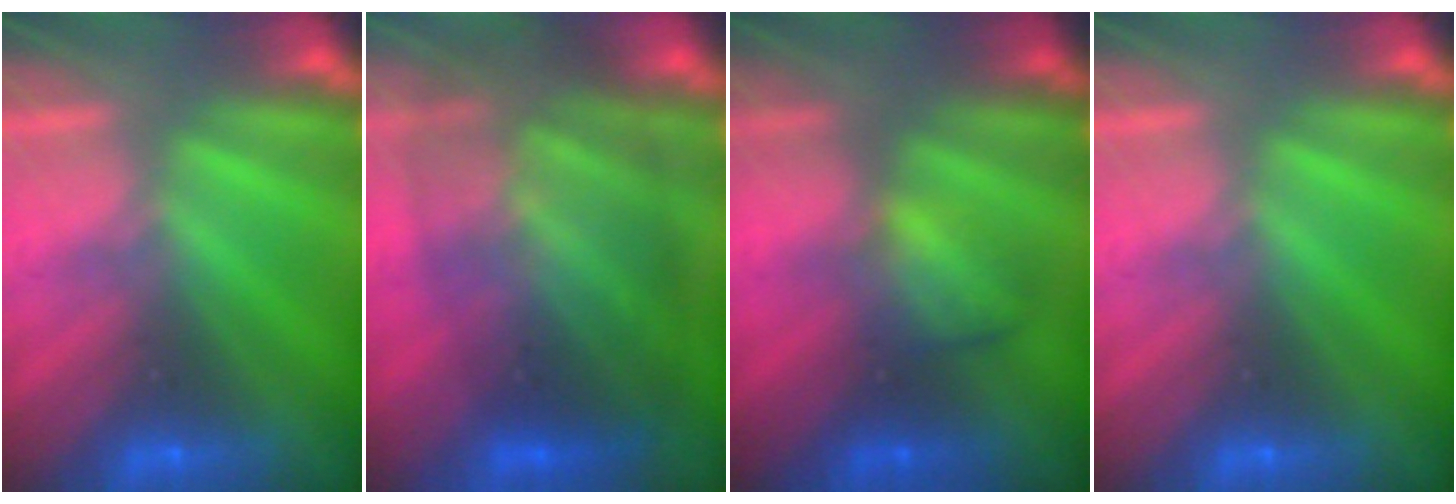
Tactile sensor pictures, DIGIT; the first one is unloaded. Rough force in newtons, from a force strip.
{"total": 7.8}
{"total": 2.1}
{"total": 0.0}